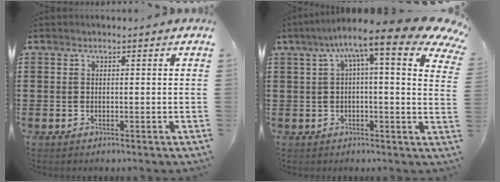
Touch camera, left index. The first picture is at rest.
{"total": 11.6, "force": [6.9, 1.6, 9.2], "torque": [-0.170, -0.025, 0.110]}